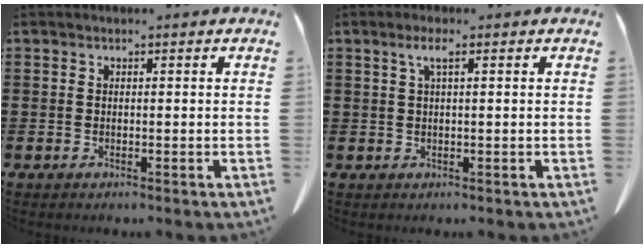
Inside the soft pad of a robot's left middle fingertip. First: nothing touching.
{"total": 2.2, "force": [0.7, 0.2, 2.0], "torque": [-0.042, 0.002, 0.012]}